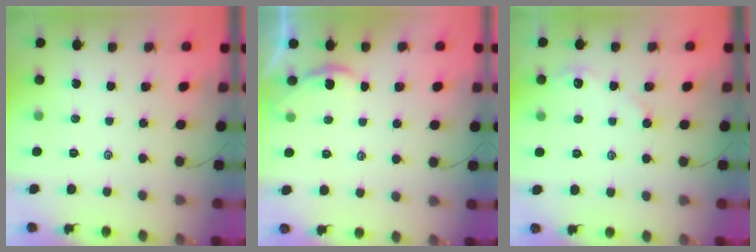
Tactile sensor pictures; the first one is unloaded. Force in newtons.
{"total": 0.9, "press": 0.9, "slide": 0.1}
{"total": 2.8, "press": 2.8, "slide": 0.4}